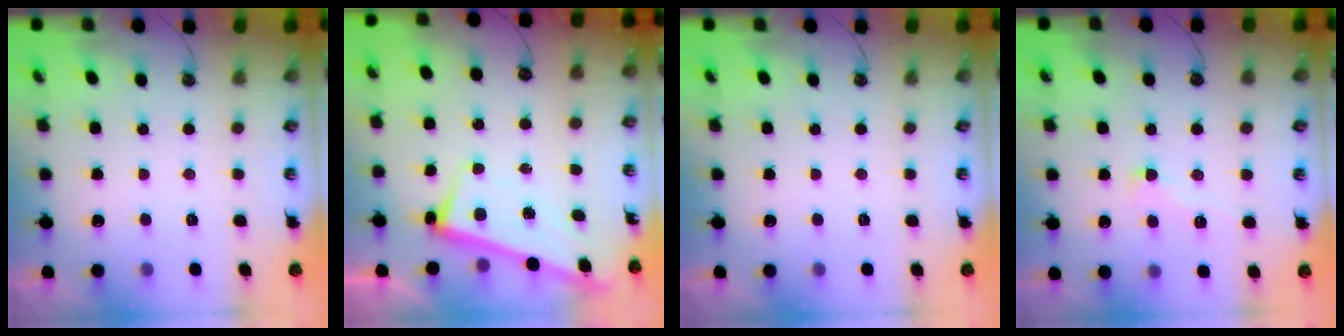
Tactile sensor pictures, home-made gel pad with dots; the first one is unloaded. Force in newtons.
{"total": 2.8, "press": 2.8, "slide": 0.4}
{"total": 0.0}
{"total": 1.0, "press": 0.7, "slide": 0.8}